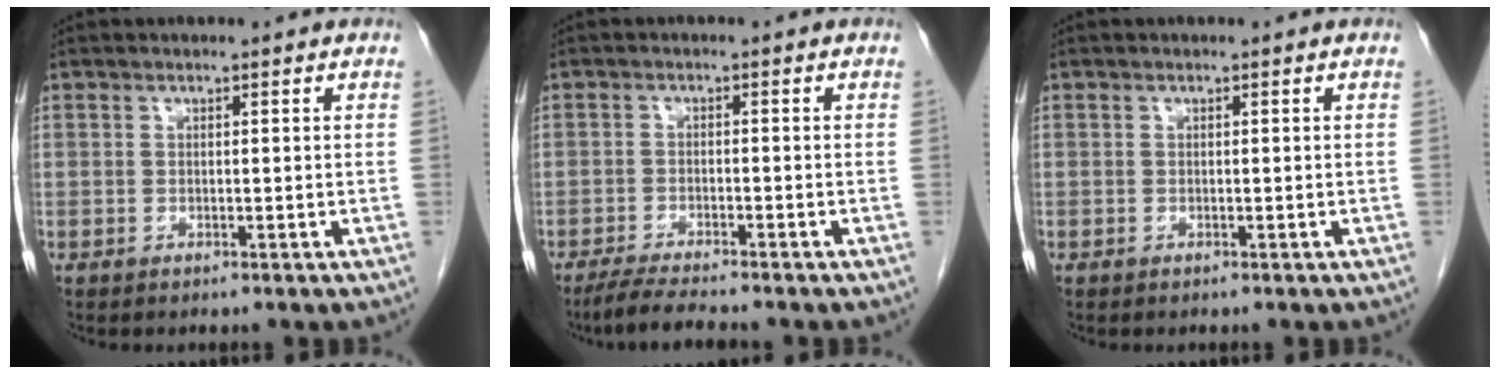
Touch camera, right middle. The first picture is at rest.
{"total": 4.9, "force": [-4.3, -0.1, 2.3], "torque": [-0.046, -0.019, -0.078]}
{"total": 0.0}